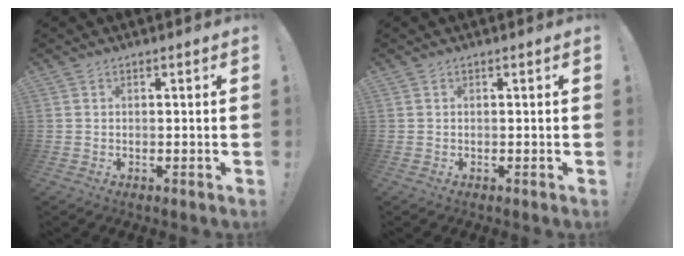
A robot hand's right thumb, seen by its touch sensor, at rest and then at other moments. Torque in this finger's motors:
{"motor_torque": [-0.01, 0.01, -0.03, -0.03, 0.02]}